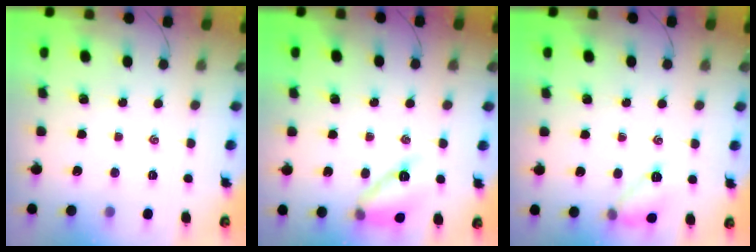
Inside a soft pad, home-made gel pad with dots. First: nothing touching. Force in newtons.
{"total": 12.4, "press": 12.0, "slide": 3.1}
{"total": 10.4, "press": 10.4, "slide": 0.6}